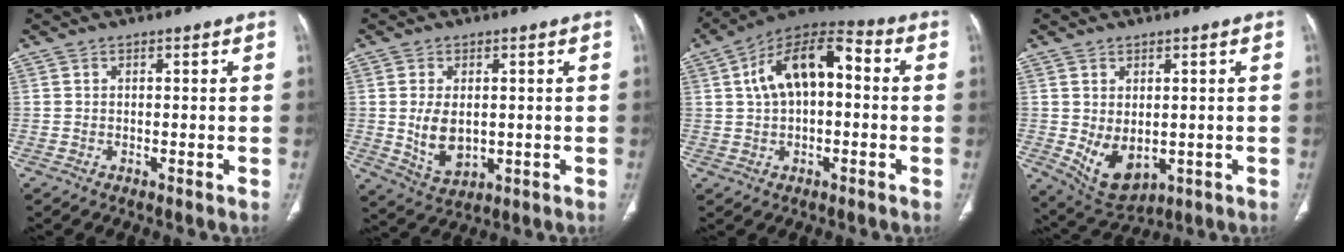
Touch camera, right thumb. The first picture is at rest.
{"total": 7.3, "force": [0.1, 4.6, 5.6], "torque": [-0.093, -0.012, 0.018]}
{"total": 14.3, "force": [2.1, 7.8, 11.7], "torque": [-0.188, 0.041, 0.024]}
{"total": 8.0, "force": [-0.8, 5.2, 6.1], "torque": [-0.090, -0.009, 0.015]}